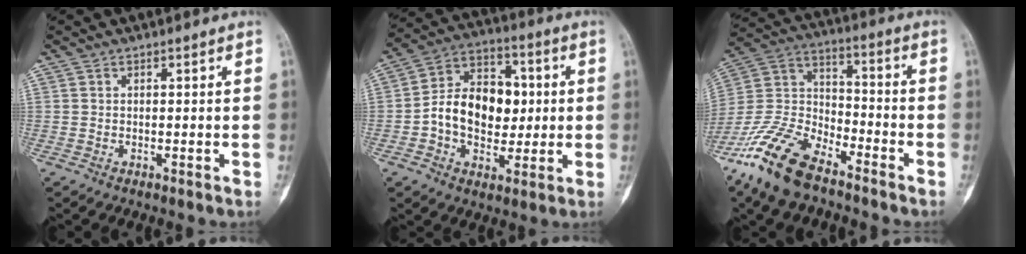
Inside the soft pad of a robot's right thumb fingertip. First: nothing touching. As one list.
[{"total": 15.1, "force": [-0.1, 10.7, 10.7], "torque": [-0.139, 0.028, -0.003]}, {"total": 17.0, "force": [-12.0, 7.2, 9.6], "torque": [-0.194, 0.054, -0.235]}]